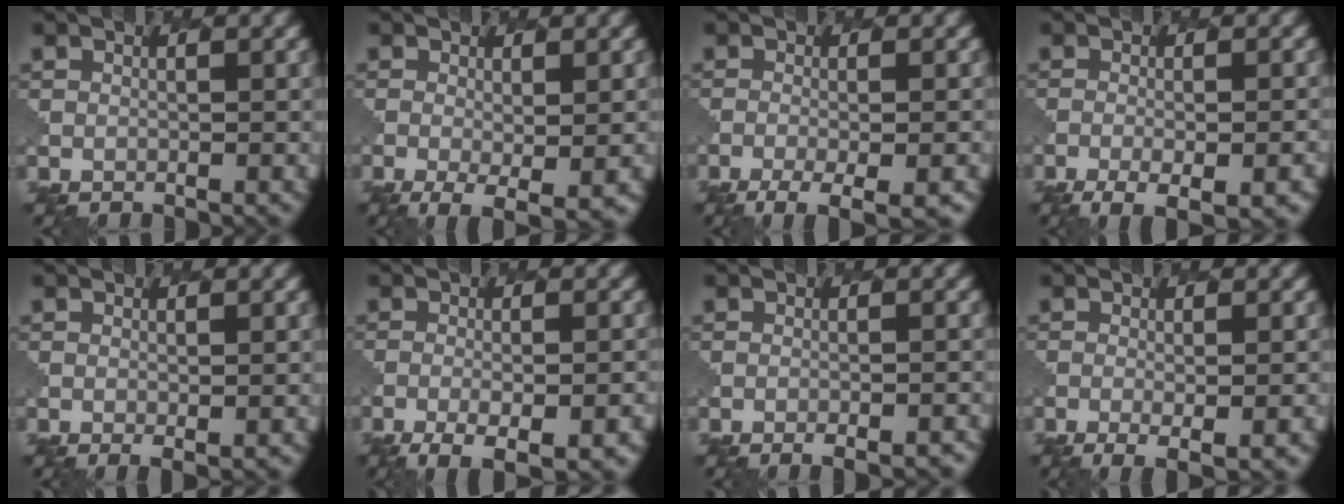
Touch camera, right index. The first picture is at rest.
{"total": 4.0, "force": [-1.1, 1.3, 3.6], "torque": [-0.061, -0.014, -0.014]}
{"total": 4.8, "force": [-2.6, 1.3, 3.8], "torque": [-0.056, -0.007, -0.039]}
{"total": 6.3, "force": [-3.2, 2.1, 5.0], "torque": [-0.068, -0.009, -0.037]}
{"total": 1.5, "force": [-0.3, 0.3, 1.4], "torque": [-0.020, -0.006, 0.000]}
{"total": 6.9, "force": [-3.6, 2.3, 5.4], "torque": [-0.079, -0.011, -0.045]}
{"total": 3.6, "force": [-2.3, 1.4, 2.5], "torque": [-0.013, 0.011, -0.022]}
{"total": 4.6, "force": [-1.7, 1.4, 4.0], "torque": [-0.050, -0.006, -0.015]}